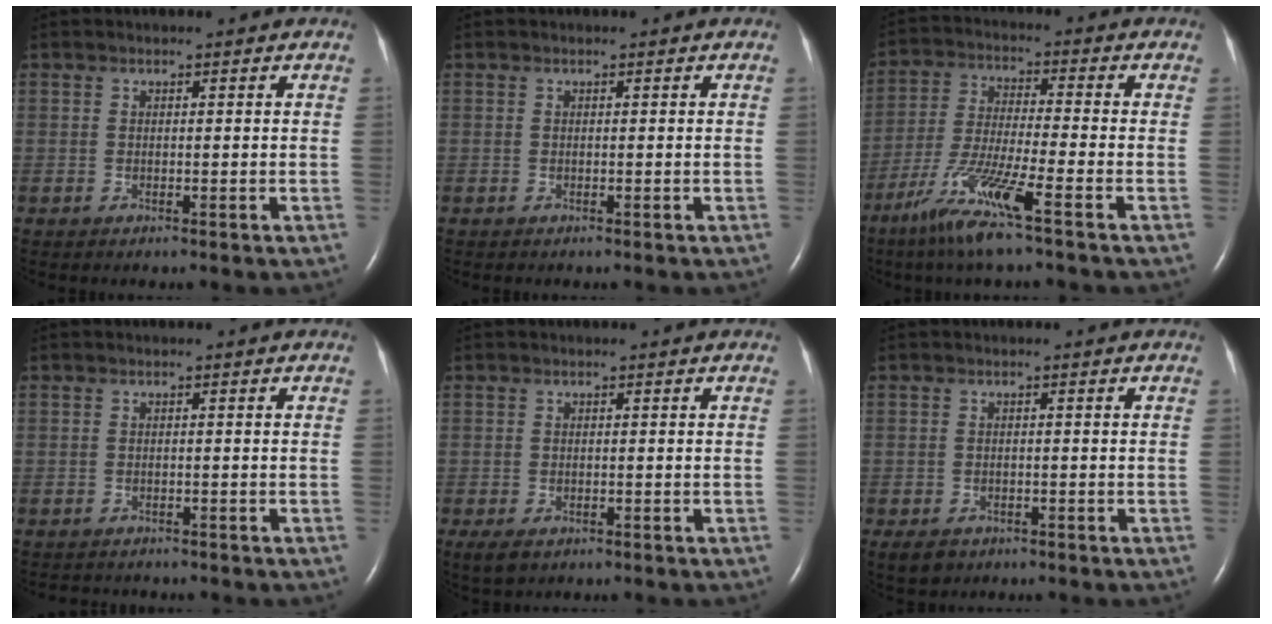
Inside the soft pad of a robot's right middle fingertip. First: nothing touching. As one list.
[{"total": 0.0}, {"total": 10.6, "force": [-6.4, -0.4, 8.4], "torque": [-0.176, -0.031, -0.129]}, {"total": 2.9, "force": [-2.7, 1.1, 0.5], "torque": [-0.010, -0.004, -0.031]}, {"total": 3.1, "force": [-1.8, 1.7, 1.8], "torque": [-0.036, -0.007, -0.024]}, {"total": 3.4, "force": [-2.3, 2.3, 1.1], "torque": [-0.019, -0.002, -0.031]}]